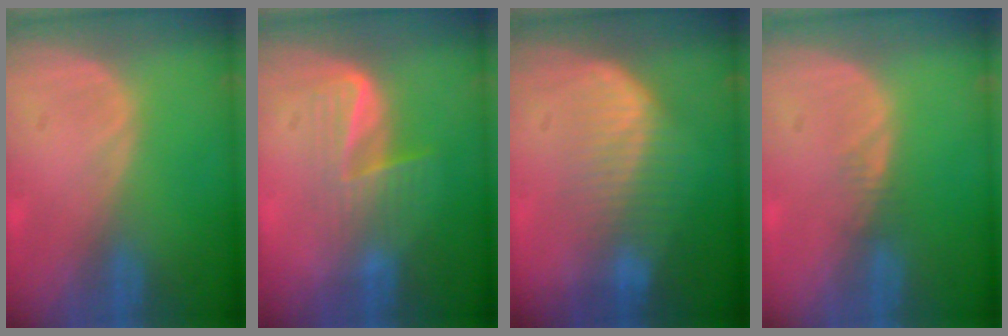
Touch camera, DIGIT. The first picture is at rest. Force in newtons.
{"total": 6.8, "press": 5.7, "slide": 3.8}
{"total": 7.1, "press": 6.5, "slide": 2.8}
{"total": 1.3, "press": 1.2, "slide": 0.2}